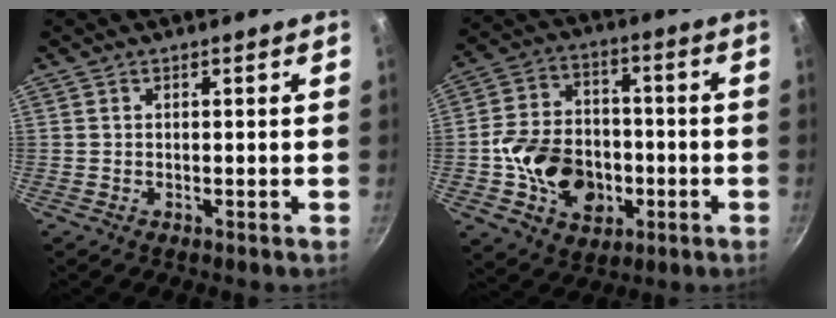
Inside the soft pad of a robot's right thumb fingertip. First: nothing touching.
{"total": 16.0, "force": [-3.5, 12.3, 9.7], "torque": [-0.137, 0.033, -0.055]}